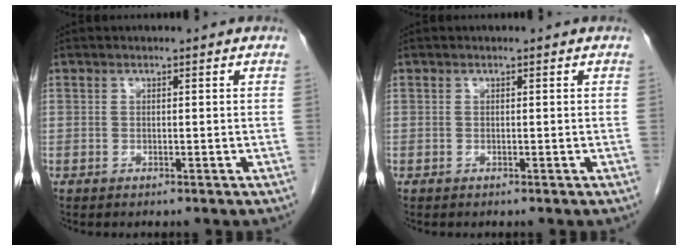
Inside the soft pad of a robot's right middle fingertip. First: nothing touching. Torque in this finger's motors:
{"motor_torque": [-0.10, 0.09, -0.02, -0.01]}